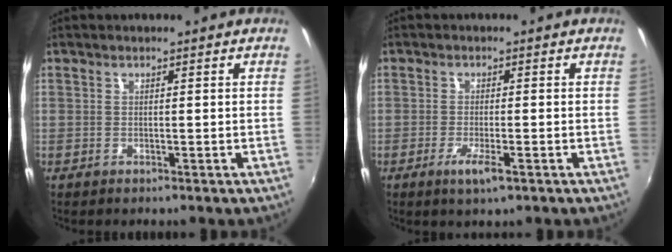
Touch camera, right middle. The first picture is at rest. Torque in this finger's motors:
{"motor_torque": [0.97, -0.80, 0.23, 0.07]}